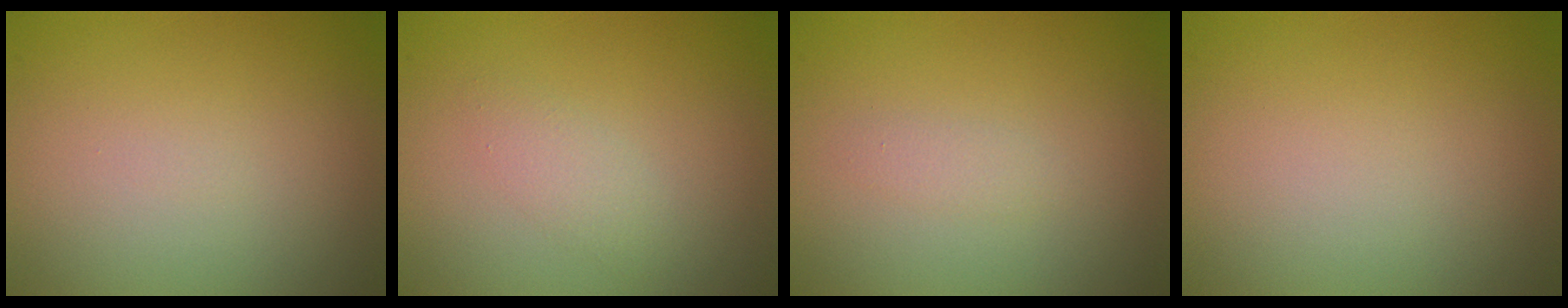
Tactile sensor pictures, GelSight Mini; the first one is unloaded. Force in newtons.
{"total": 1.4, "press": 1.4, "slide": 0.1}
{"total": 0.8, "press": 0.8, "slide": 0.0}
{"total": 0.0}